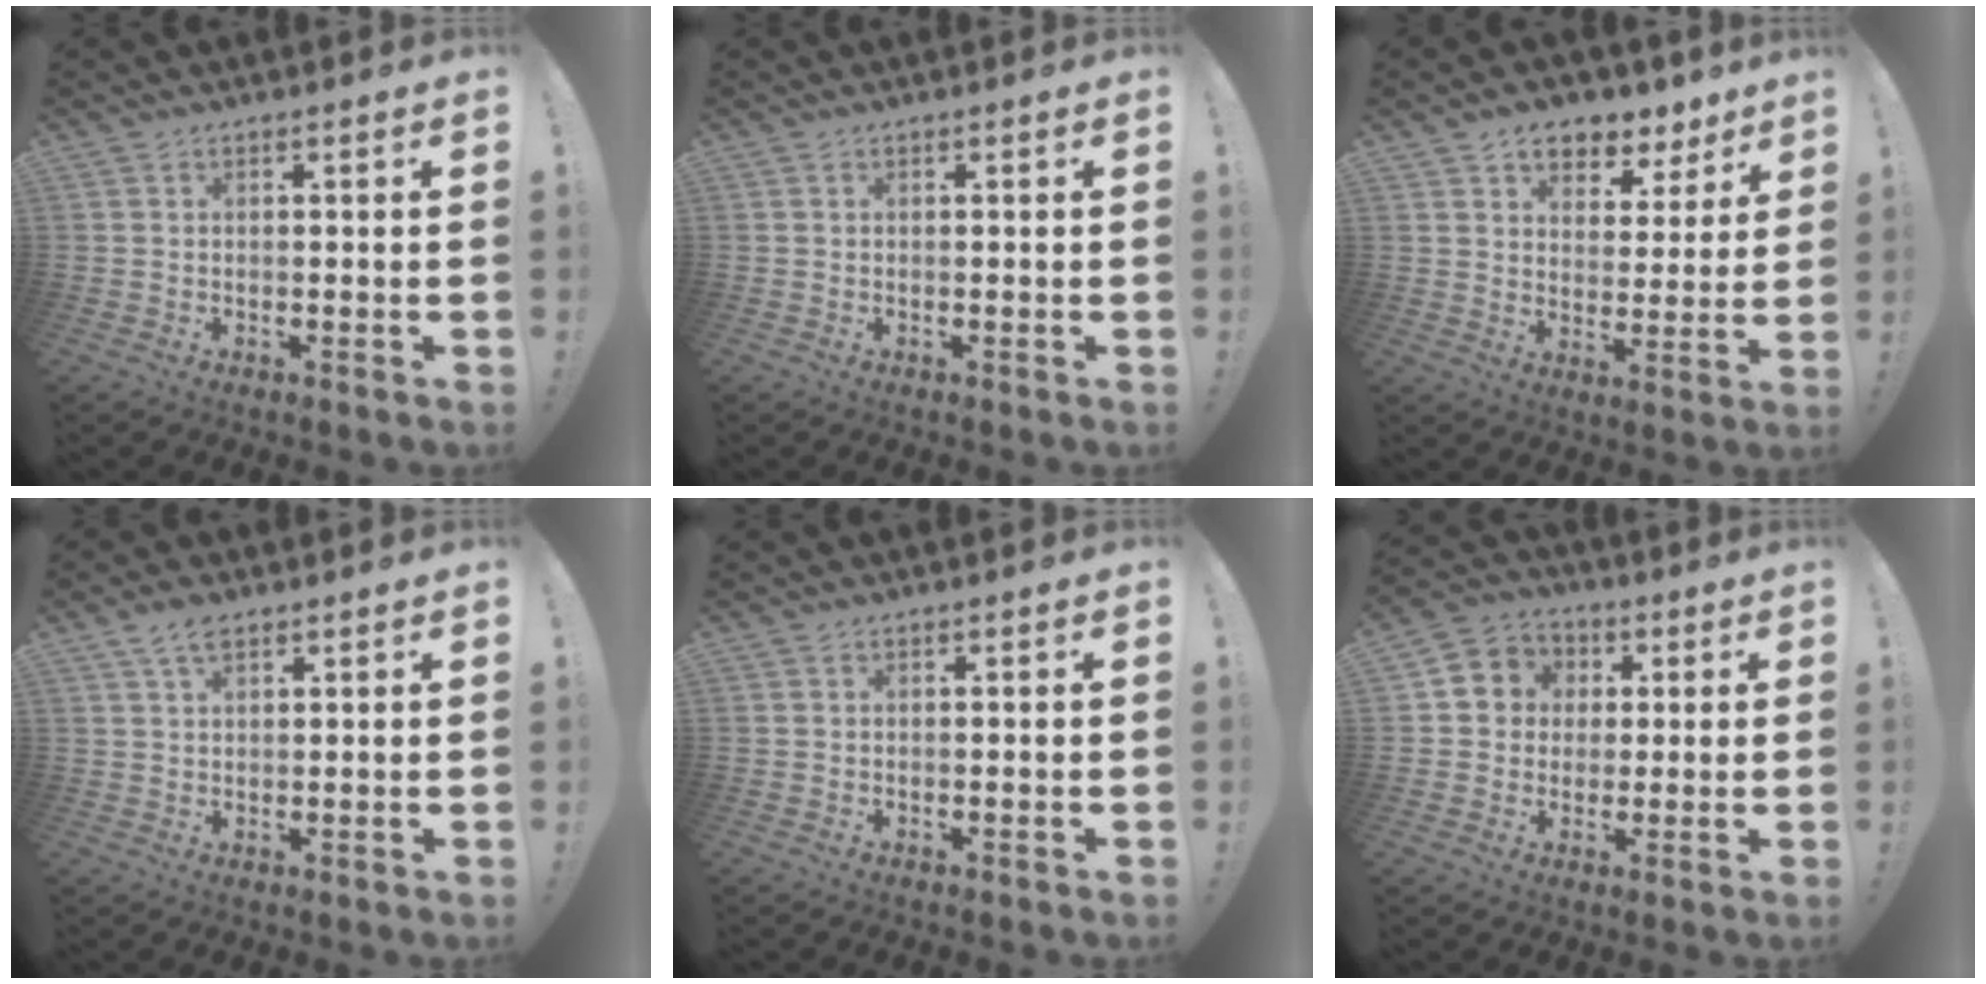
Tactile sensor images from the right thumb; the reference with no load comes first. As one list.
[{"total": 0.0}, {"total": 7.6, "force": [5.4, 4.8, 2.2], "torque": [-0.032, -0.039, 0.102]}, {"total": 4.4, "force": [2.7, 2.0, 2.7], "torque": [-0.050, -0.008, 0.050]}, {"total": 0.0}, {"total": 7.7, "force": [-0.1, 7.4, 2.0], "torque": [-0.029, 0.015, 0.004]}]